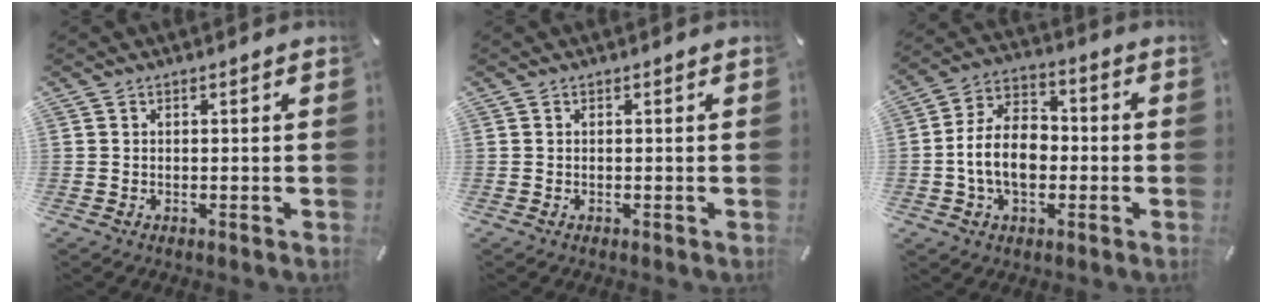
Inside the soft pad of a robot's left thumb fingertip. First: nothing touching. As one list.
[{"total": 0.0}, {"total": 11.3, "force": [-2.2, 8.1, 7.6], "torque": [-0.173, 0.017, -0.040]}]